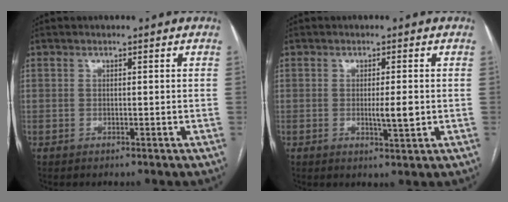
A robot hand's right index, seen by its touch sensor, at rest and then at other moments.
{"total": 3.0, "force": [-0.2, 0.4, 3.0], "torque": [-0.050, -0.004, -0.002]}